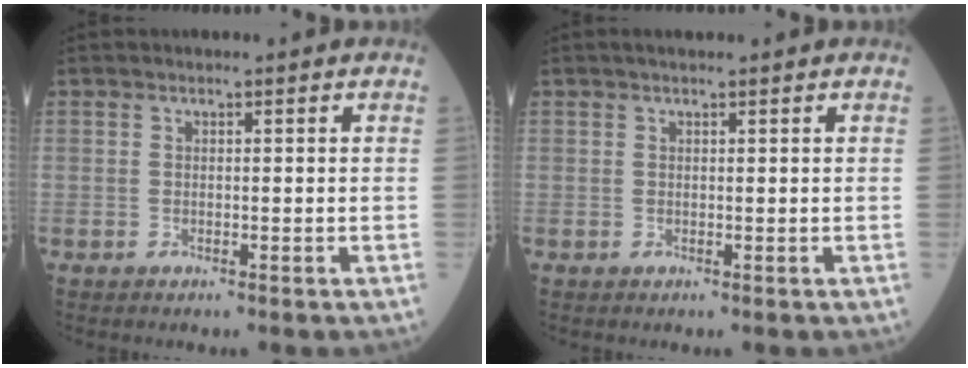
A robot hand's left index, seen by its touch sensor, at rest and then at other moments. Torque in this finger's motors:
{"motor_torque": [0.16, -0.11, 0.02, 0.01]}